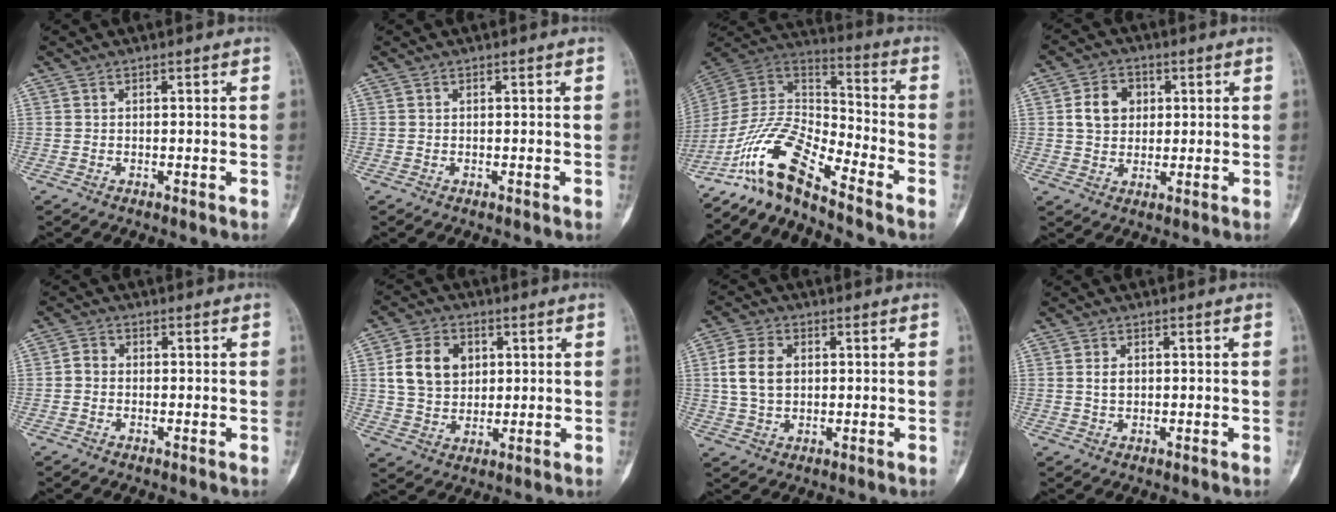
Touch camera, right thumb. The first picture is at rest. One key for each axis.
{"total": 0.0}
{"total": 12.7, "fx": -10.4, "fy": 2.5, "fz": 6.9, "tx": -0.141, "ty": 0.090, "tz": -0.209}
{"total": 7.0, "fx": 1.5, "fy": 5.7, "fz": 3.9, "tx": -0.044, "ty": 0.002, "tz": 0.023}
{"total": 2.2, "fx": -0.3, "fy": 1.8, "fz": 1.1, "tx": -0.011, "ty": 0.007, "tz": -0.012}
{"total": 10.6, "fx": 2.6, "fy": 8.2, "fz": 6.2, "tx": -0.084, "ty": -0.002, "tz": 0.049}
{"total": 7.6, "fx": 1.2, "fy": 5.3, "fz": 5.3, "tx": -0.095, "ty": 0.004, "tz": 0.023}
{"total": 2.0, "fx": 0.3, "fy": 1.3, "fz": 1.5, "tx": -0.020, "ty": -0.001, "tz": 0.007}